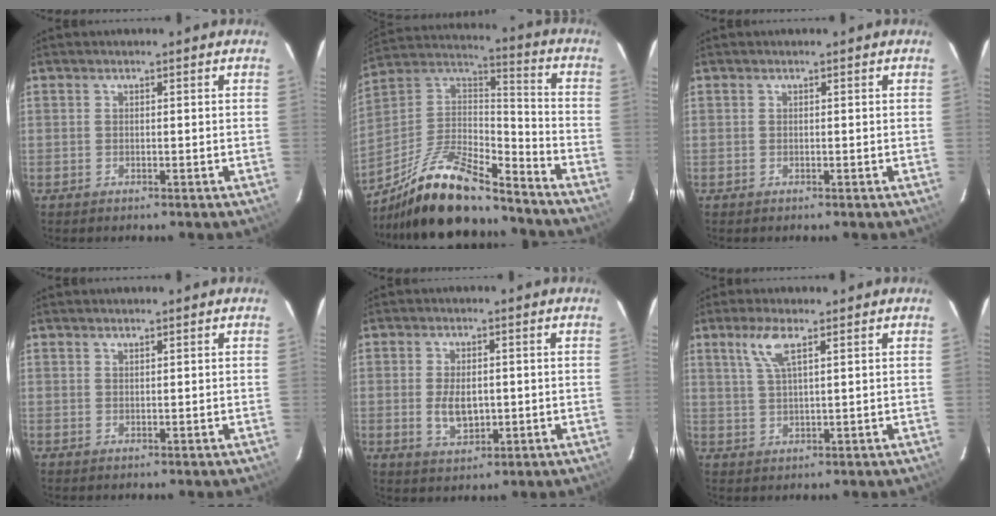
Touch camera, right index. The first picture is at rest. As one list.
[{"total": 21.9, "force": [-17.1, 5.8, 12.4], "torque": [-0.249, -0.010, -0.295]}, {"total": 0.0}, {"total": 0.5, "force": [0.5, 0.1, 0.2], "torque": [-0.002, 0.001, 0.010]}, {"total": 5.8, "force": [-0.6, 3.4, 4.6], "torque": [-0.089, -0.007, -0.003]}, {"total": 5.1, "force": [2.7, 1.0, 4.2], "torque": [-0.088, 0.004, 0.057]}]